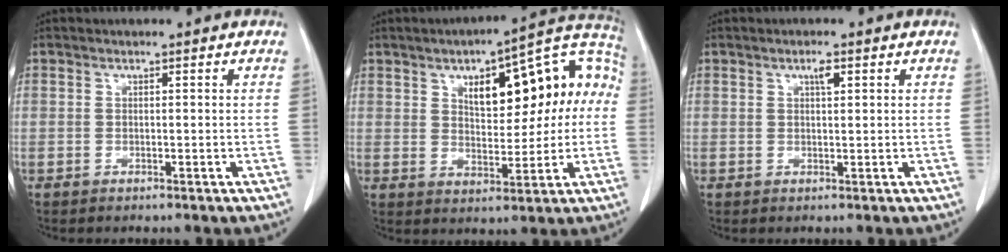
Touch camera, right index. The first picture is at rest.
{"total": 16.8, "force": [3.4, 7.1, 14.9], "torque": [-0.198, 0.045, 0.048]}
{"total": 1.6, "force": [0.8, 0.4, 1.4], "torque": [-0.025, 0.001, 0.013]}